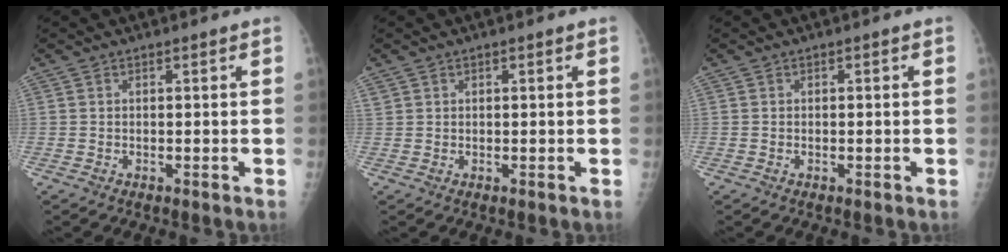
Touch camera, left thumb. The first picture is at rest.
{"total": 0.7, "force": [0.4, 0.5, 0.1], "torque": [0.006, -0.002, 0.007]}
{"total": 0.0}